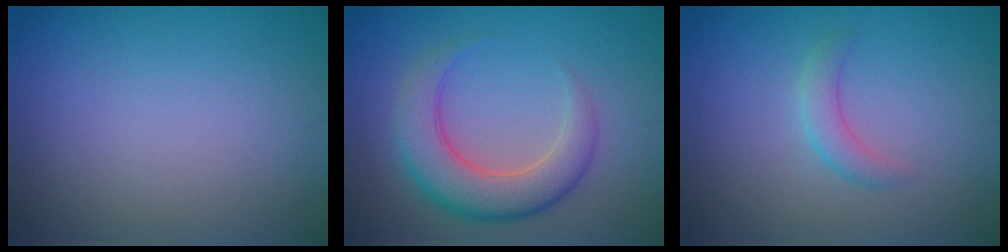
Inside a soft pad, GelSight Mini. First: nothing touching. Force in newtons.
{"total": 5.5, "press": 5.5, "slide": 0.4}
{"total": 1.7, "press": 1.7, "slide": 0.1}